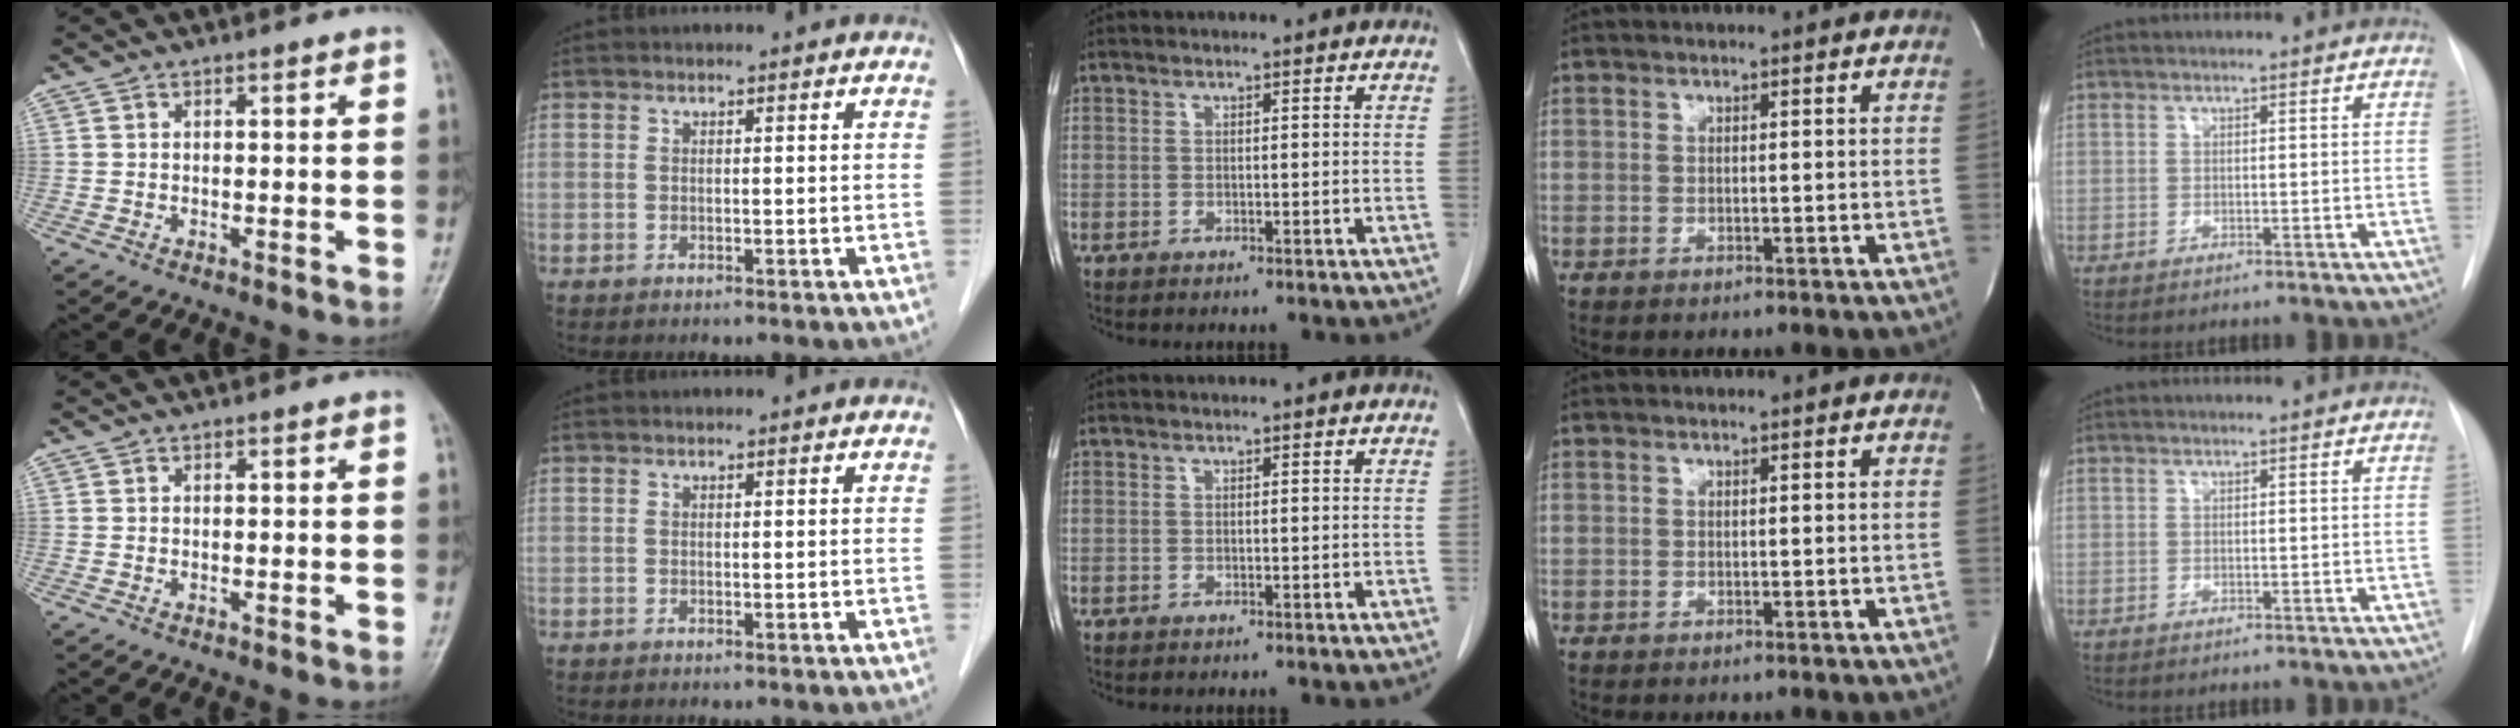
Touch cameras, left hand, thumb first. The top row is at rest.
{}